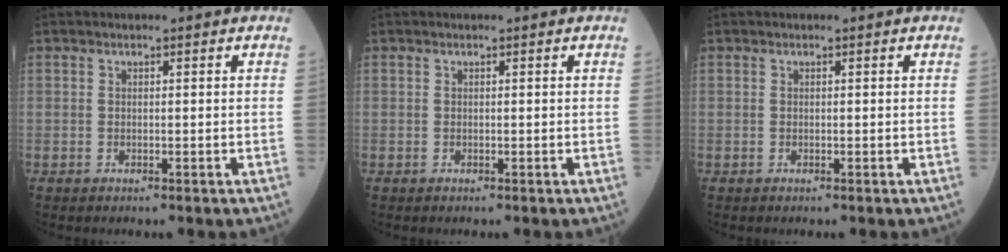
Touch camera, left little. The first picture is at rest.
{"total": 0.0}
{"total": 0.0}